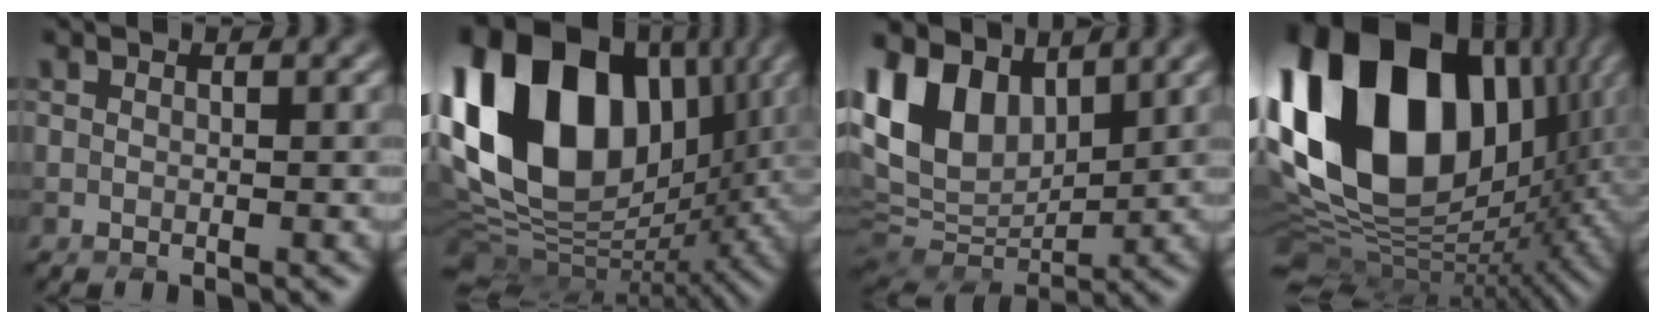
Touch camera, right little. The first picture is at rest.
{"total": 19.6, "force": [4.9, 13.4, 13.5], "torque": [-0.273, 0.028, 0.094]}
{"total": 11.0, "force": [5.2, 6.9, 6.8], "torque": [-0.172, 0.019, 0.098]}
{"total": 21.6, "force": [5.9, 14.0, 15.4], "torque": [-0.347, 0.026, 0.111]}